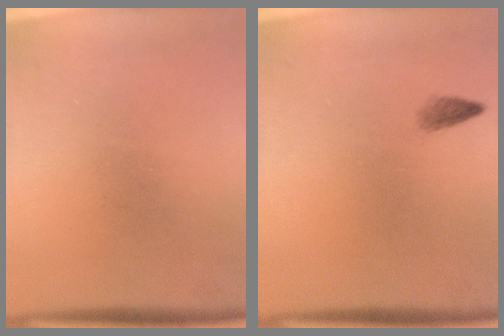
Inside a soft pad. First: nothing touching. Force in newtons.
{"total": 1.0}